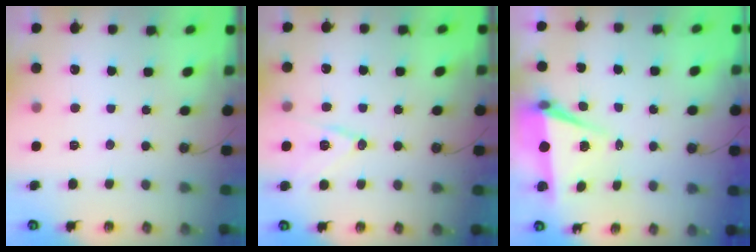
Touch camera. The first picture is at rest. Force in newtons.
{"total": 11.4, "press": 10.9, "slide": 3.3}
{"total": 6.9, "press": 5.4, "slide": 4.3}